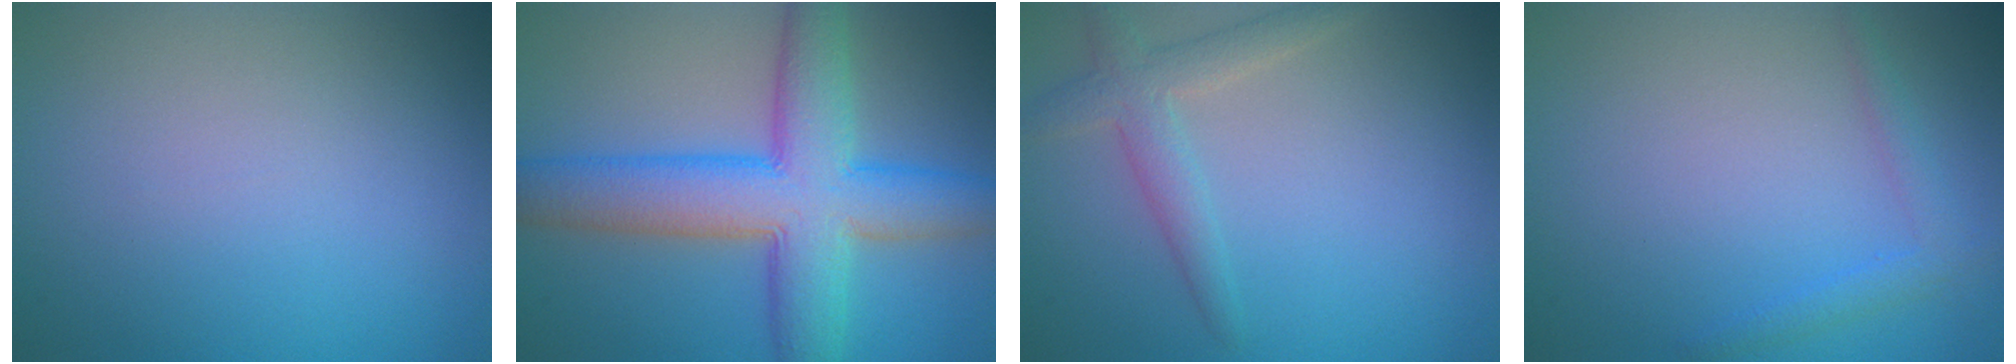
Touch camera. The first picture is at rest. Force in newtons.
{"total": 9.3, "press": 9.3, "slide": 0.2}
{"total": 2.8, "press": 2.8, "slide": 0.2}
{"total": 1.6, "press": 1.6, "slide": 0.1}